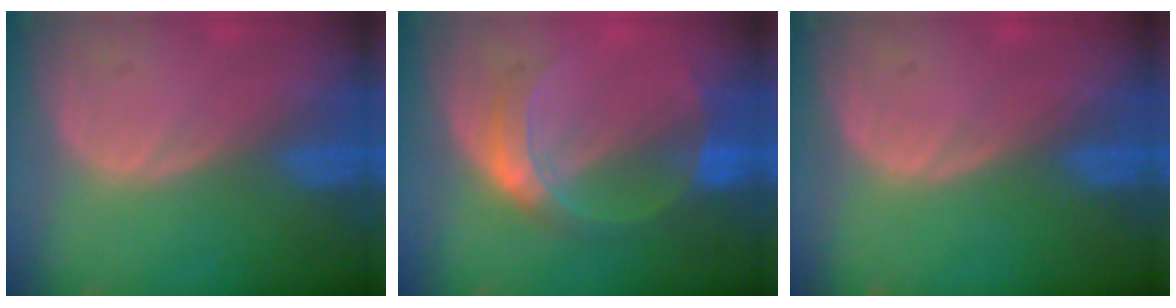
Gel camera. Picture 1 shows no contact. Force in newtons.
{"total": 5.6, "press": 5.6, "slide": 0.0}
{"total": 0.0}